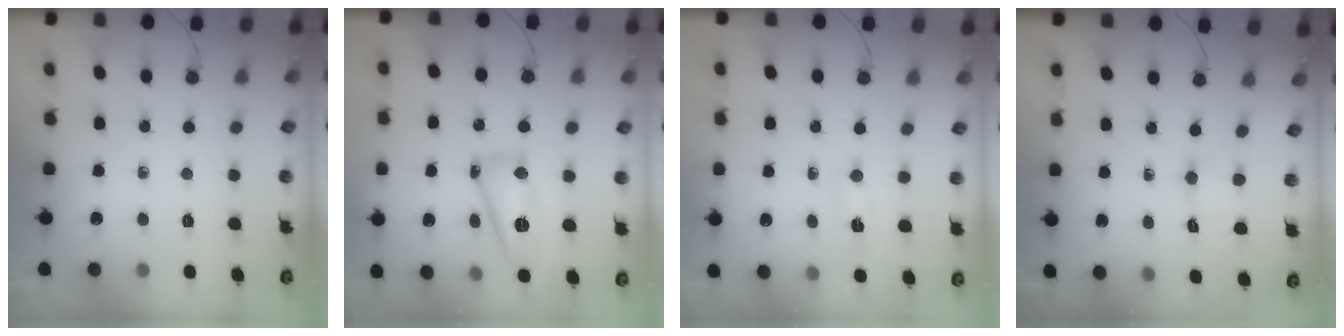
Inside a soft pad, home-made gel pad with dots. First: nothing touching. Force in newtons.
{"total": 12.1, "press": 12.0, "slide": 1.4}
{"total": 2.4, "press": 2.2, "slide": 1.0}
{"total": 1.6, "press": 1.4, "slide": 0.7}